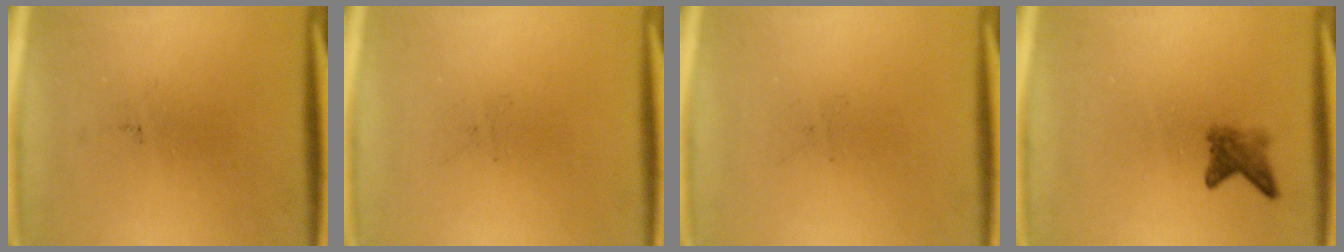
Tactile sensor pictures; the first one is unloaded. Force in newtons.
{"total": 0.0}
{"total": 0.0}
{"total": 2.3}